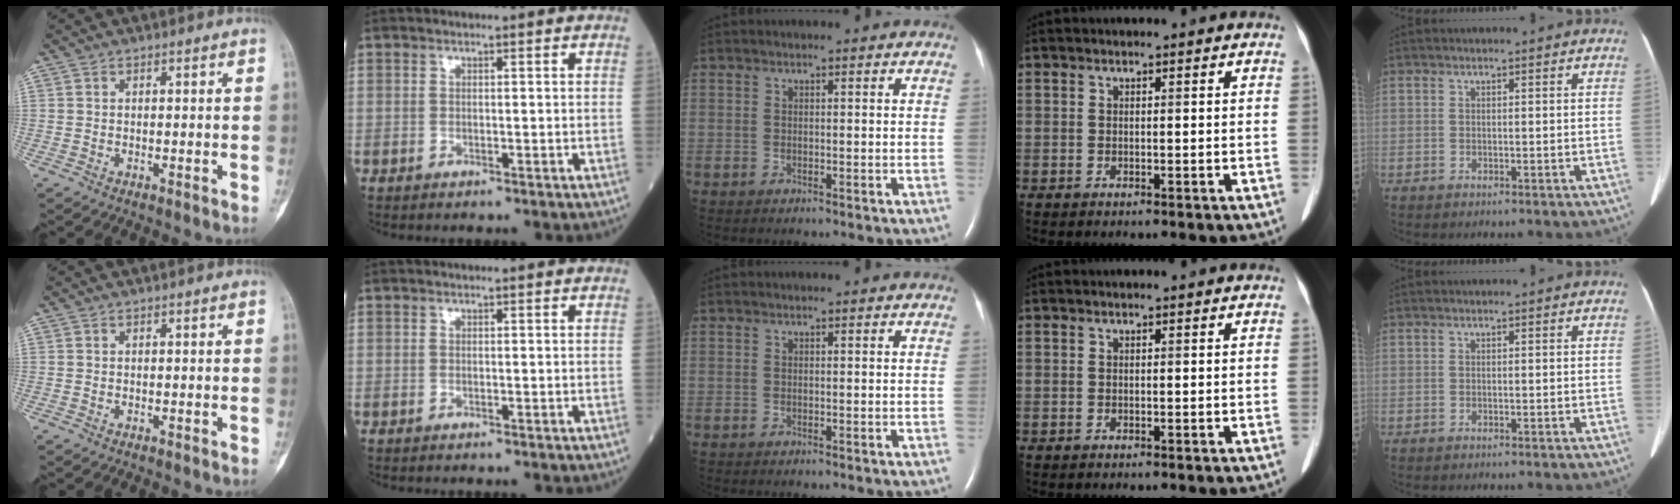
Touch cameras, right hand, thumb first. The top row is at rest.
{}